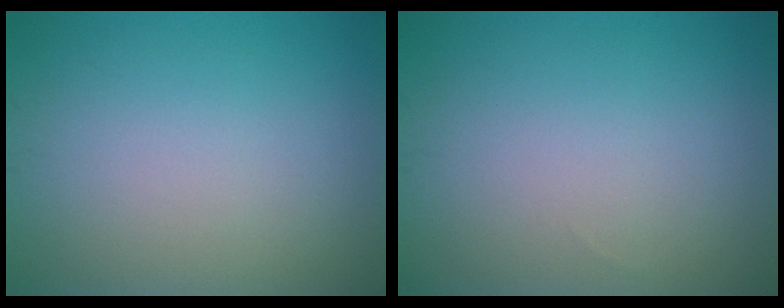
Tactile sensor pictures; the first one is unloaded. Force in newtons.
{"total": 0.0}